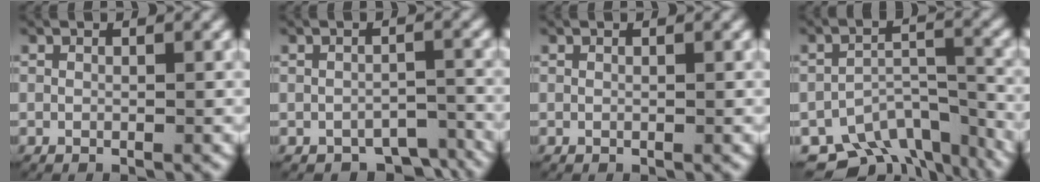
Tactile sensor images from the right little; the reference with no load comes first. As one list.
[{"total": 6.1, "force": [-5.7, 2.1, 0.7], "torque": [0.020, -0.006, -0.097]}, {"total": 0.0}, {"total": 10.0, "force": [-7.4, 5.4, 4.0], "torque": [-0.054, -0.017, -0.117]}]